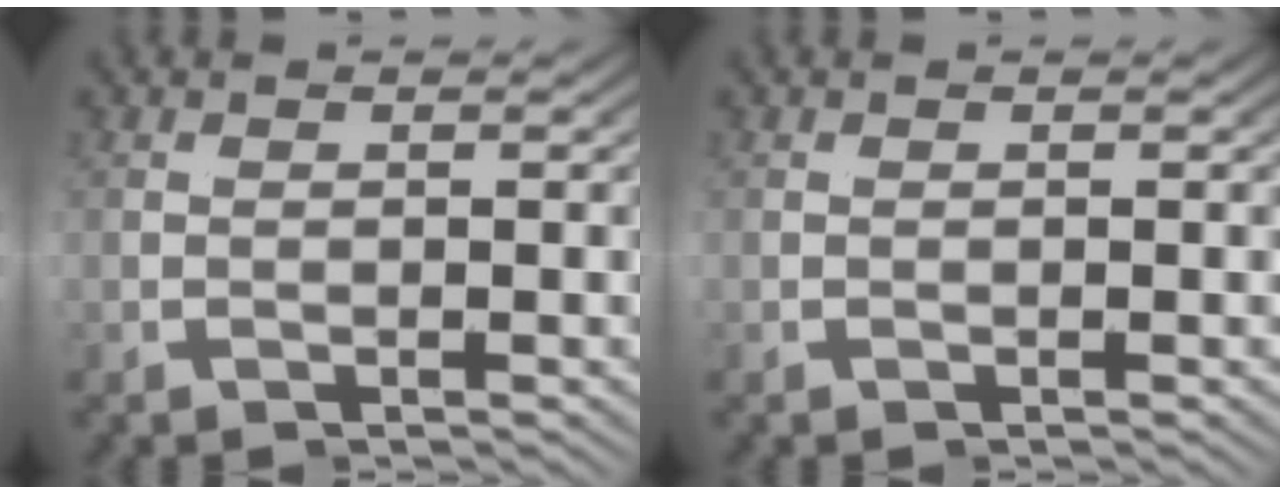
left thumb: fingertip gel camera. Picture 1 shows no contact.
{"total": 0.0}